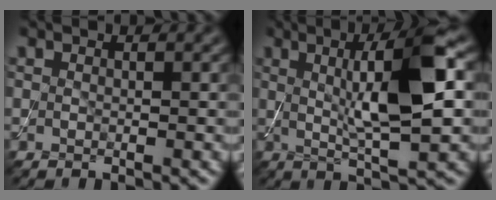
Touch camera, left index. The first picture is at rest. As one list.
[{"total": 9.0, "force": [1.3, 2.0, 8.7], "torque": [-0.132, 0.001, 0.025]}]